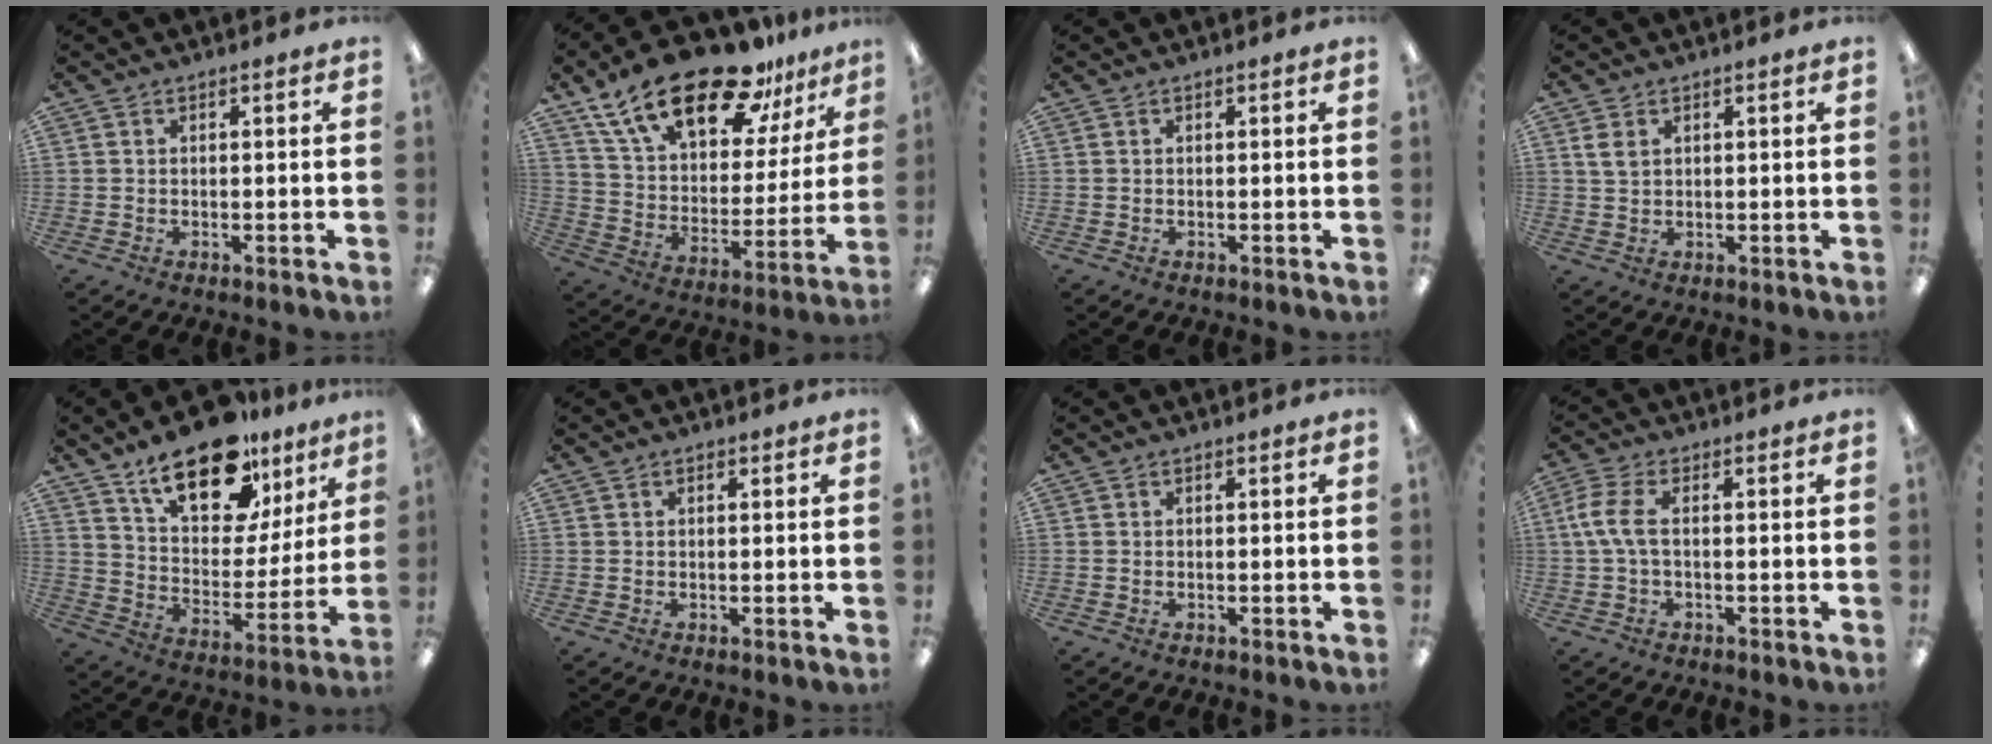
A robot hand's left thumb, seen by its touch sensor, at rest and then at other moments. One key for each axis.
{"total": 23.5, "fx": 16.6, "fy": 9.8, "fz": 13.4, "tx": -0.232, "ty": -0.101, "tz": 0.291}
{"total": 0.0}
{"total": 3.0, "fx": 1.2, "fy": 2.0, "fz": 1.9, "tx": -0.041, "ty": 0.005, "tz": 0.022}
{"total": 21.5, "fx": 14.4, "fy": 10.0, "fz": 12.4, "tx": -0.197, "ty": -0.079, "tz": 0.250}
{"total": 0.9, "fx": 0.5, "fy": 0.4, "fz": 0.6, "tx": -0.012, "ty": 0.003, "tz": 0.009}
{"total": 0.0}
{"total": 6.8, "fx": 0.0, "fy": 2.9, "fz": 6.2, "tx": -0.138, "ty": 0.001, "tz": -0.003}